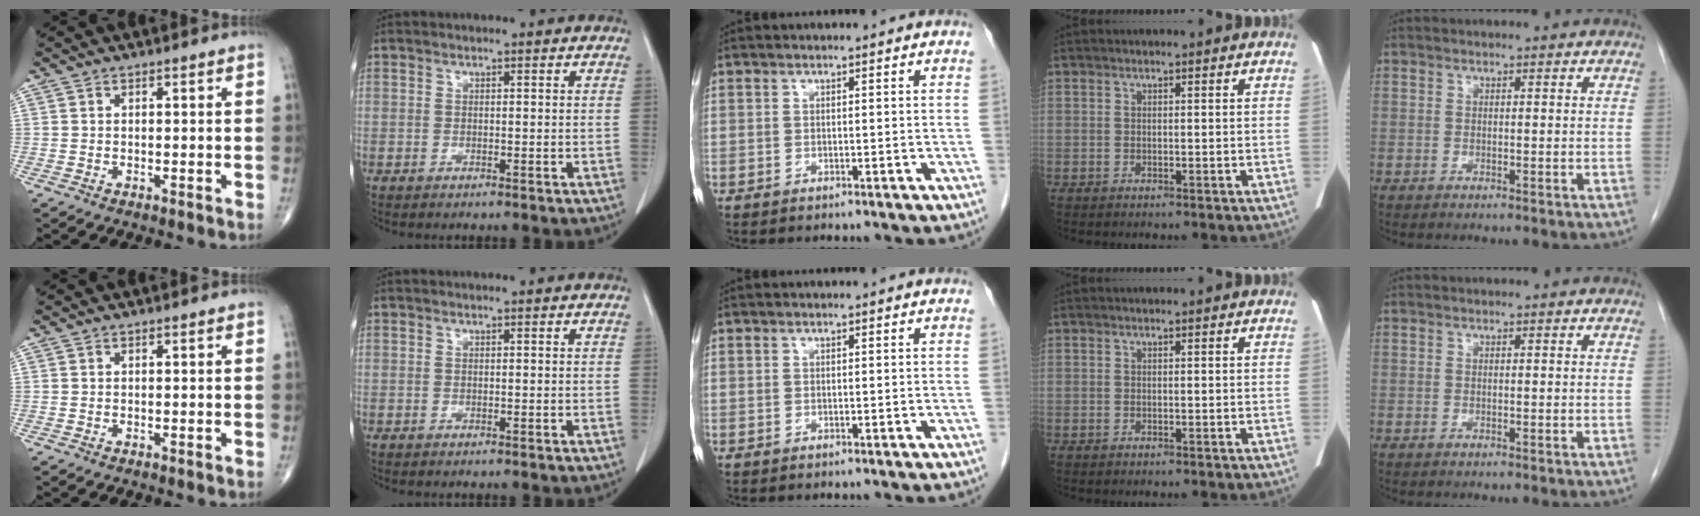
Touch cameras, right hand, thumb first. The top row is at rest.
{}